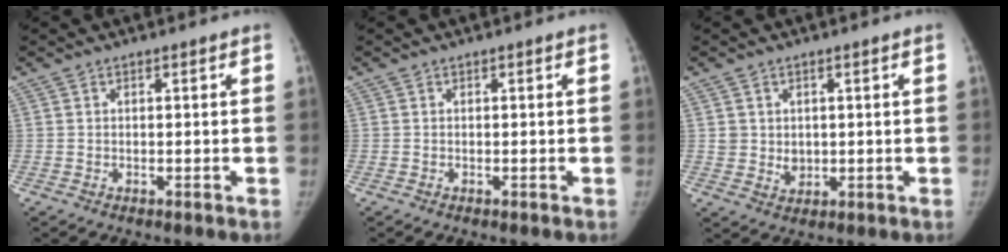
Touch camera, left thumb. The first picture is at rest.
{"total": 0.0}
{"total": 3.3, "force": [0.5, 3.1, 1.2], "torque": [-0.009, -0.008, 0.019]}